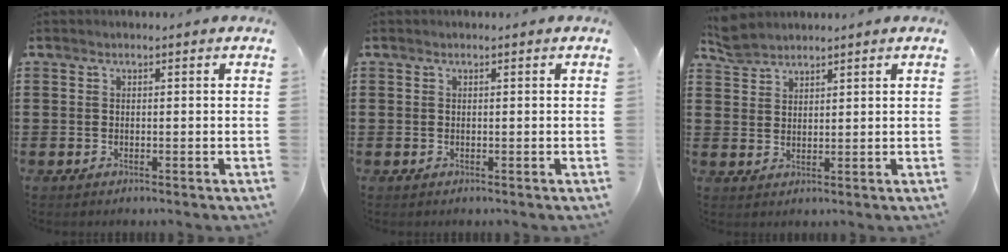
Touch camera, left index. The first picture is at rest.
{"total": 0.0}
{"total": 3.1, "force": [2.9, 0.9, 0.6], "torque": [-0.020, -0.003, 0.057]}